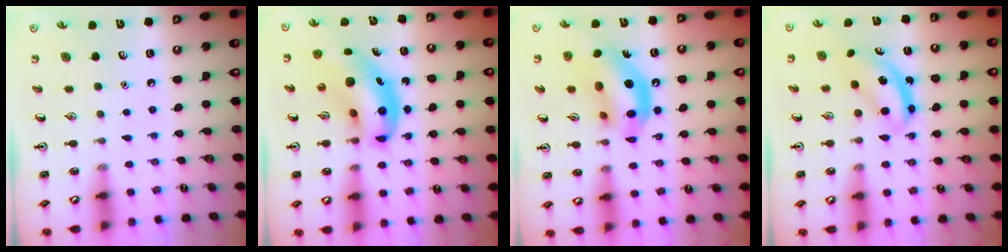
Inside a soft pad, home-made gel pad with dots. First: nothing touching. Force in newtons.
{"total": 12.5, "press": 12.0, "slide": 3.4}
{"total": 14.8, "press": 14.1, "slide": 4.3}
{"total": 5.8, "press": 5.8, "slide": 0.3}